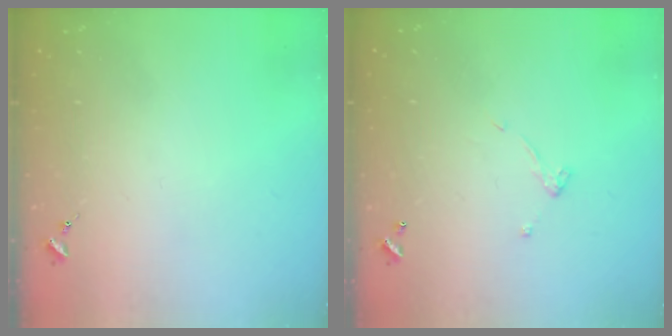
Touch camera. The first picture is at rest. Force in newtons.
{"total": 4.4, "press": 4.4, "slide": 0.2}